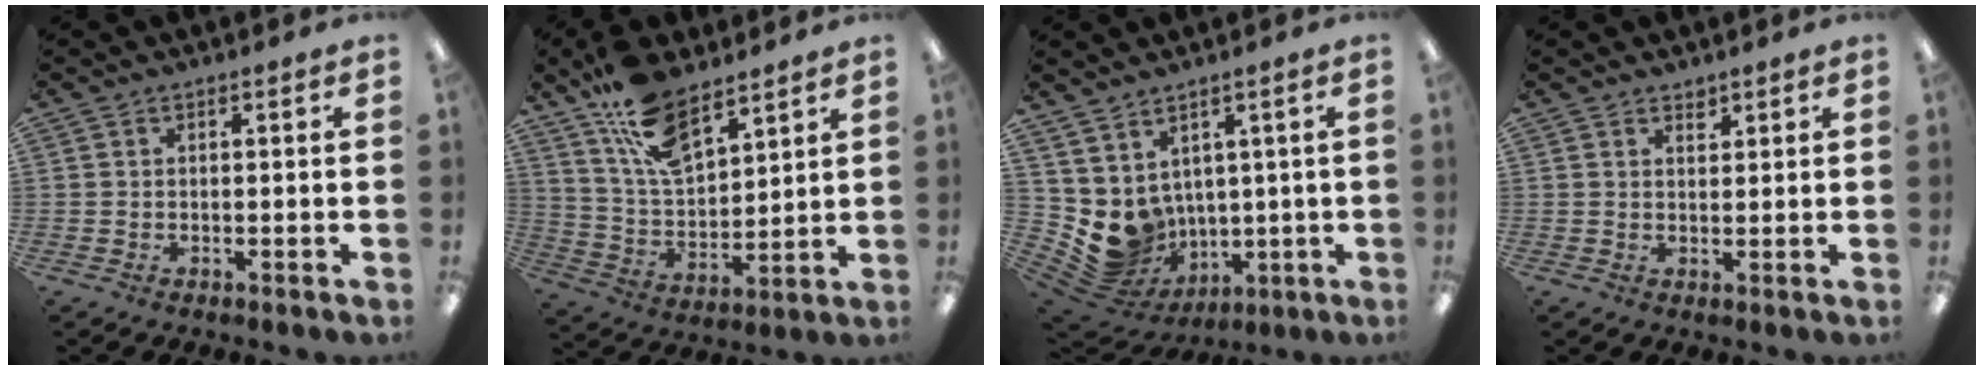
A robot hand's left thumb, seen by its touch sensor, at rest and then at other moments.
{"total": 15.4, "force": [10.5, 7.0, 8.9], "torque": [-0.172, -0.044, 0.194]}
{"total": 7.7, "force": [1.5, 7.3, 2.0], "torque": [-0.067, -0.038, 0.042]}
{"total": 1.8, "force": [1.6, 0.7, 0.2], "torque": [0.010, -0.011, 0.028]}